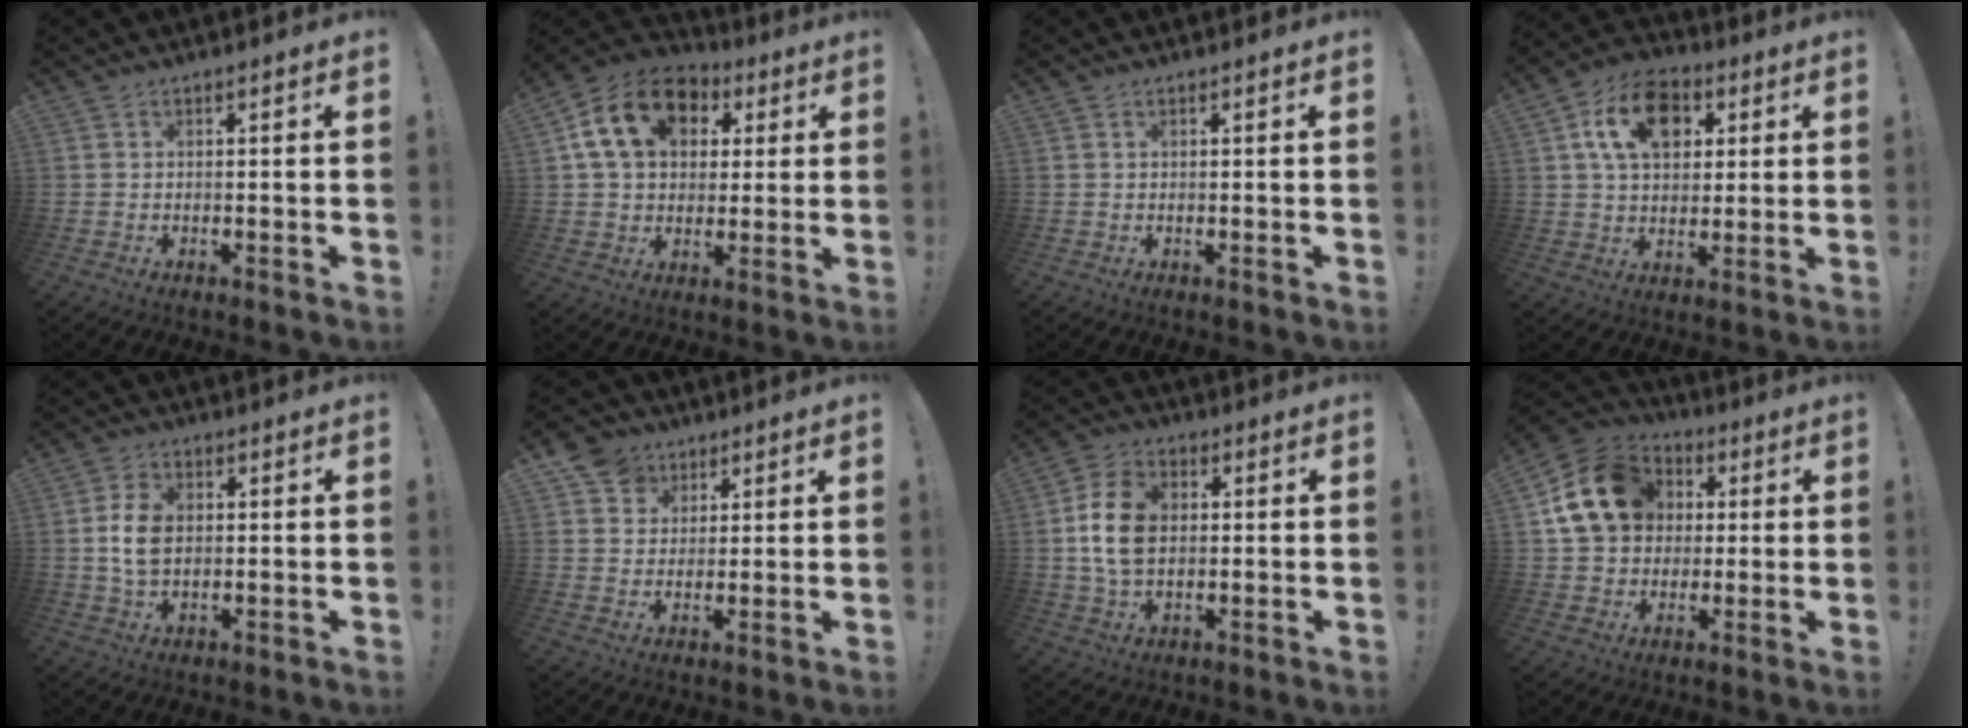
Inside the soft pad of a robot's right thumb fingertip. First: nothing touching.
{"total": 17.0, "force": [5.9, 12.2, 10.2], "torque": [-0.158, -0.004, 0.112]}
{"total": 0.6, "force": [0.3, 0.2, 0.5], "torque": [-0.004, 0.000, 0.004]}
{"total": 15.2, "force": [5.6, 10.4, 9.6], "torque": [-0.144, -0.007, 0.107]}
{"total": 8.2, "force": [0.4, 5.4, 6.1], "torque": [-0.107, -0.001, 0.006]}
{"total": 8.2, "force": [4.3, 6.7, 1.8], "torque": [-0.024, -0.026, 0.086]}
{"total": 12.6, "force": [0.6, 8.9, 8.9], "torque": [-0.163, 0.002, 0.010]}
{"total": 17.4, "force": [4.7, 14.0, 9.3], "torque": [-0.142, 0.000, 0.097]}